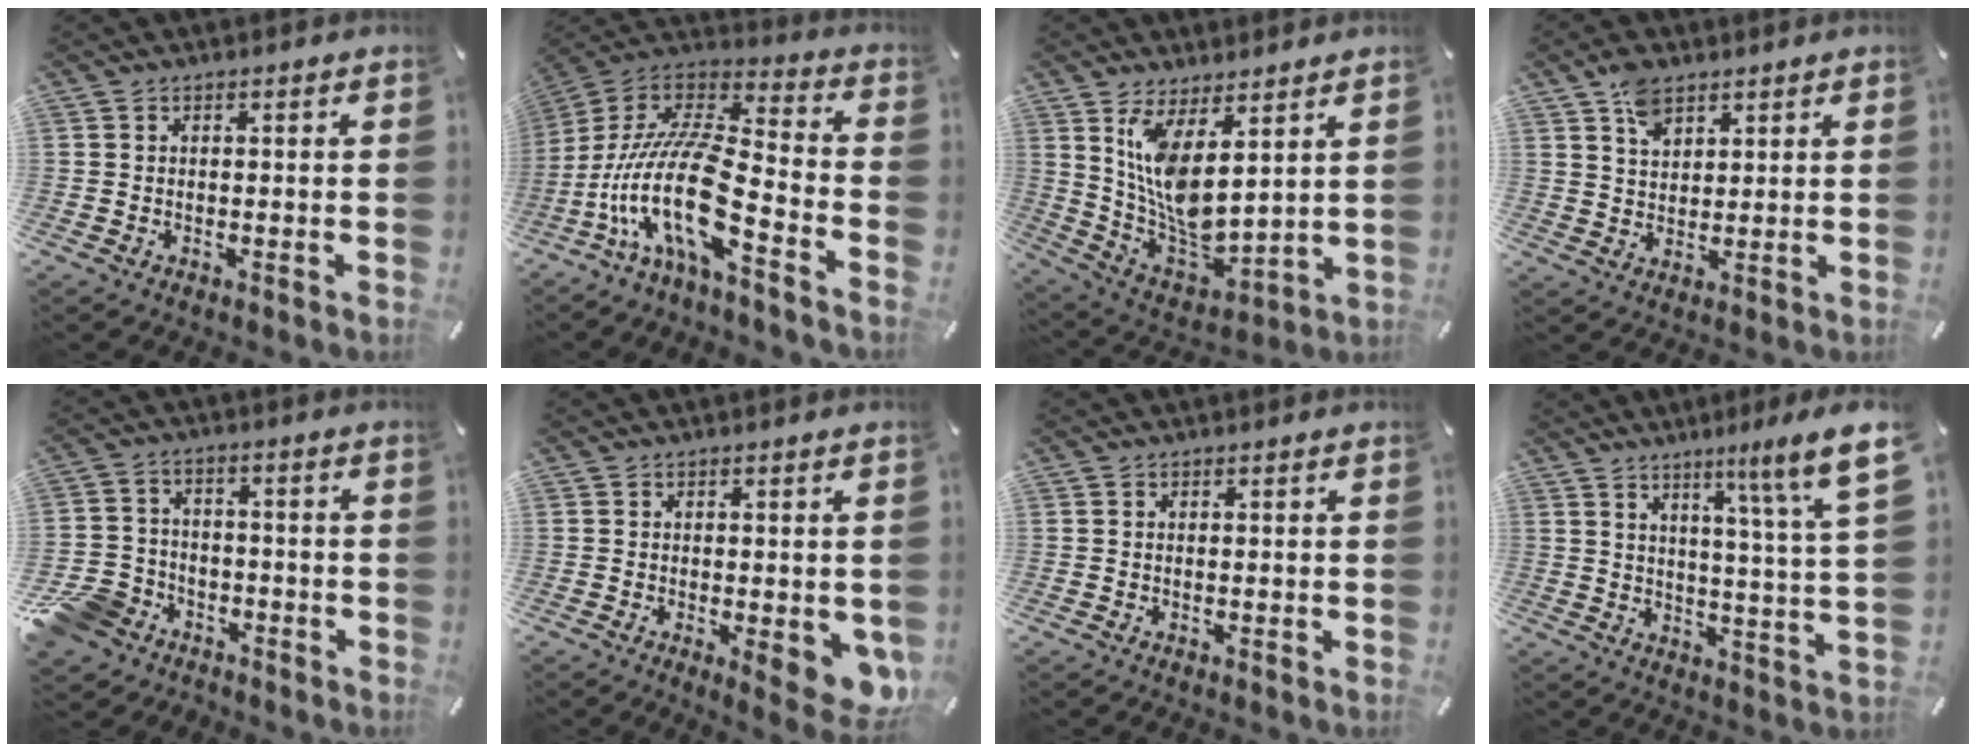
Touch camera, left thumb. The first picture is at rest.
{"total": 21.6, "force": [-9.6, 7.4, 17.9], "torque": [-0.397, 0.016, -0.176]}
{"total": 11.4, "force": [5.5, 4.9, 8.7], "torque": [-0.184, -0.058, 0.107]}
{"total": 6.4, "force": [3.7, 4.1, 3.2], "torque": [-0.057, -0.002, 0.069]}
{"total": 9.8, "force": [-5.9, 7.5, 2.4], "torque": [-0.056, 0.049, -0.107]}
{"total": 7.0, "force": [-1.2, 2.5, 6.4], "torque": [-0.076, -0.013, -0.009]}
{"total": 0.0}
{"total": 11.3, "force": [7.5, -0.3, 8.5], "torque": [-0.117, -0.058, 0.108]}